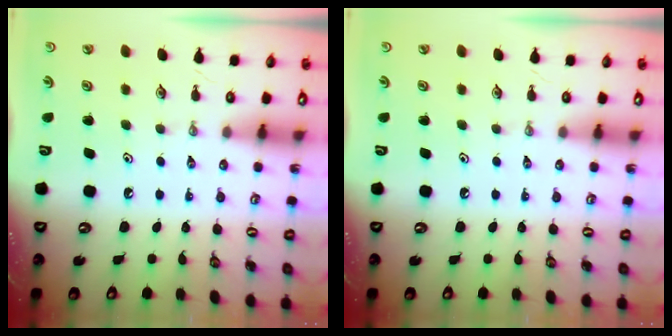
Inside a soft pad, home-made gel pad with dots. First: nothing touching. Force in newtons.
{"total": 0.0}